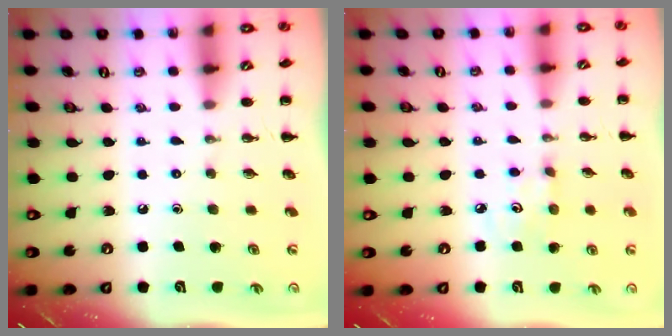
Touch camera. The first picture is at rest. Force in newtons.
{"total": 3.3, "press": 3.2, "slide": 0.9}